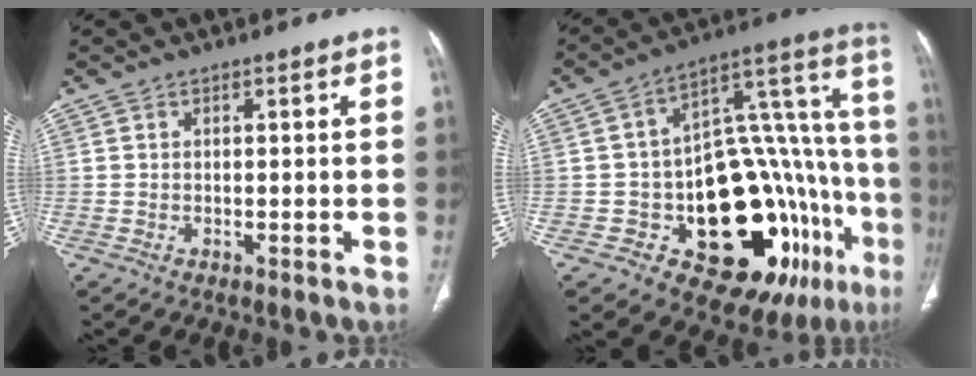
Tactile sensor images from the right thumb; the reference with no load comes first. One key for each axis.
{"total": 28.4, "fx": -10.7, "fy": 13.4, "fz": 22.6, "tx": -0.228, "ty": 0.088, "tz": -0.138}